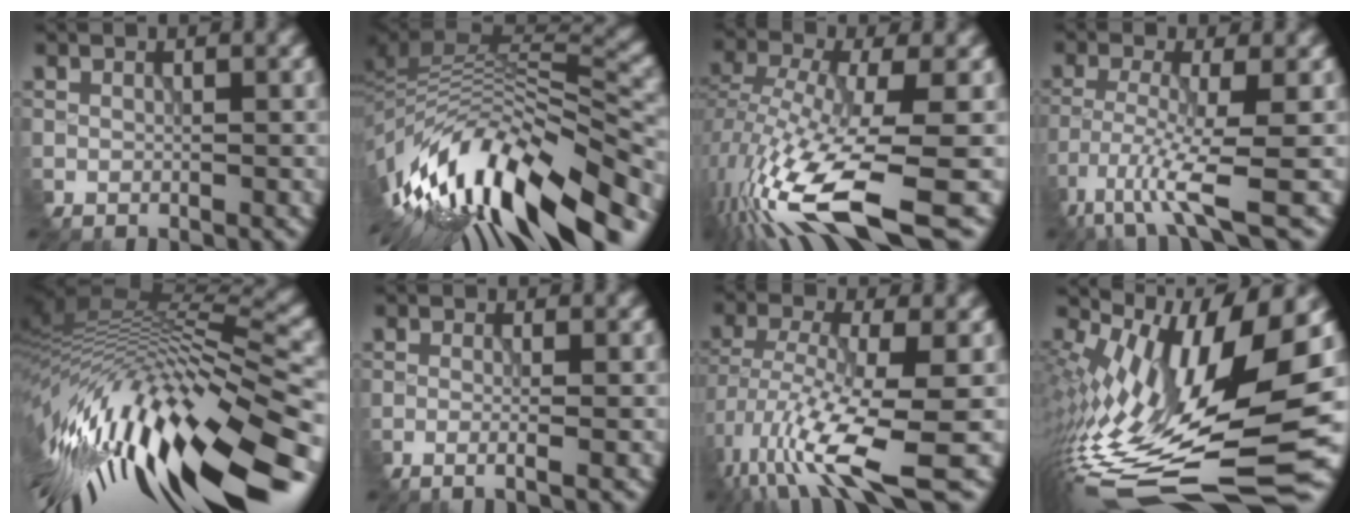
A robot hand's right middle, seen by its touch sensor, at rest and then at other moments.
{"total": 14.2, "force": [-7.9, 5.4, 10.5], "torque": [-0.204, 0.017, -0.131]}
{"total": 13.5, "force": [-6.3, 4.0, 11.3], "torque": [-0.244, -0.020, -0.106]}
{"total": 5.9, "force": [-3.5, 0.6, 4.7], "torque": [-0.099, -0.009, -0.072]}
{"total": 15.6, "force": [-6.1, 4.6, 13.6], "torque": [-0.237, 0.023, -0.111]}
{"total": 2.0, "force": [-0.6, 0.7, 1.8], "torque": [-0.013, 0.005, -0.021]}
{"total": 10.0, "force": [-4.9, 2.8, 8.2], "torque": [-0.165, -0.015, -0.089]}
{"total": 14.8, "force": [-1.4, 5.3, 13.8], "torque": [-0.252, -0.006, -0.013]}